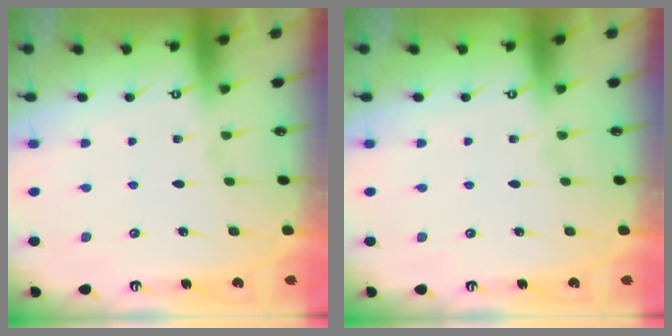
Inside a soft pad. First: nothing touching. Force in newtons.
{"total": 0.0}